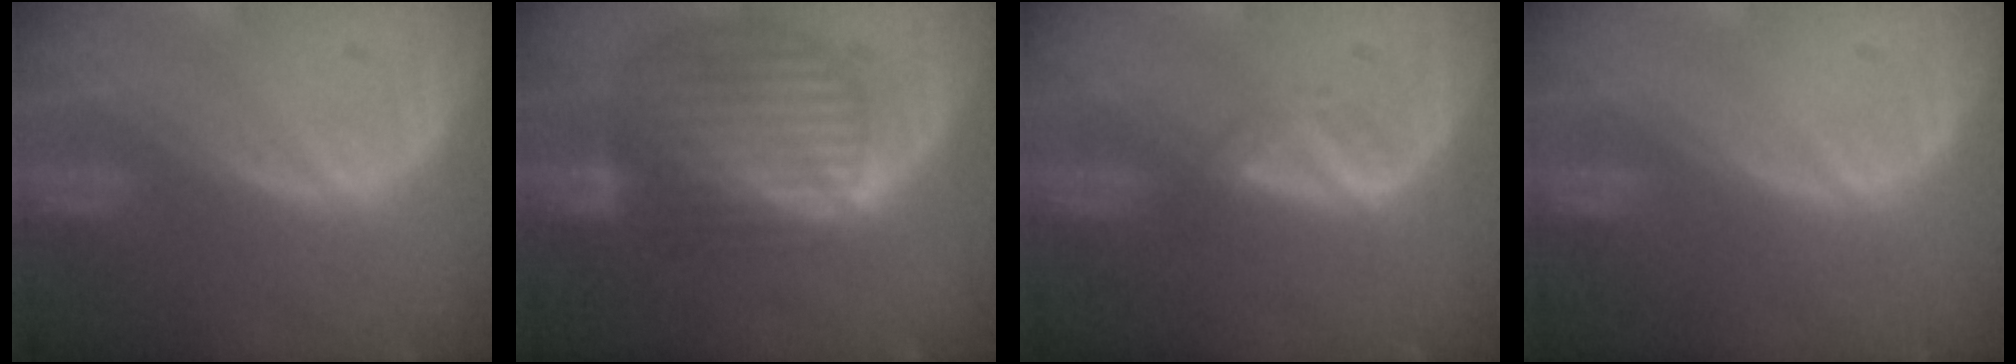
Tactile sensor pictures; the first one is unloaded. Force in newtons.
{"total": 10.3, "press": 8.7, "slide": 5.6}
{"total": 1.8, "press": 1.7, "slide": 0.3}
{"total": 0.0}